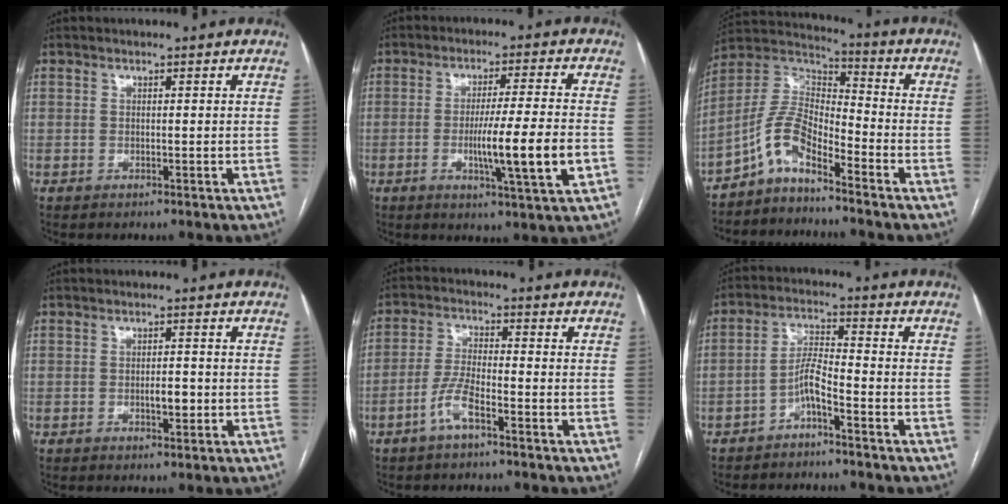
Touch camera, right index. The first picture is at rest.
{"total": 11.1, "force": [-2.6, -0.4, 10.8], "torque": [-0.179, -0.016, -0.045]}
{"total": 8.4, "force": [-5.6, 2.9, 5.5], "torque": [-0.124, 0.027, -0.115]}
{"total": 2.5, "force": [-0.6, 0.9, 2.3], "torque": [-0.038, 0.001, -0.007]}
{"total": 5.1, "force": [-3.0, 0.8, 4.0], "torque": [-0.090, 0.003, -0.061]}
{"total": 4.2, "force": [-2.7, 0.7, 3.2], "torque": [-0.062, 0.011, -0.052]}